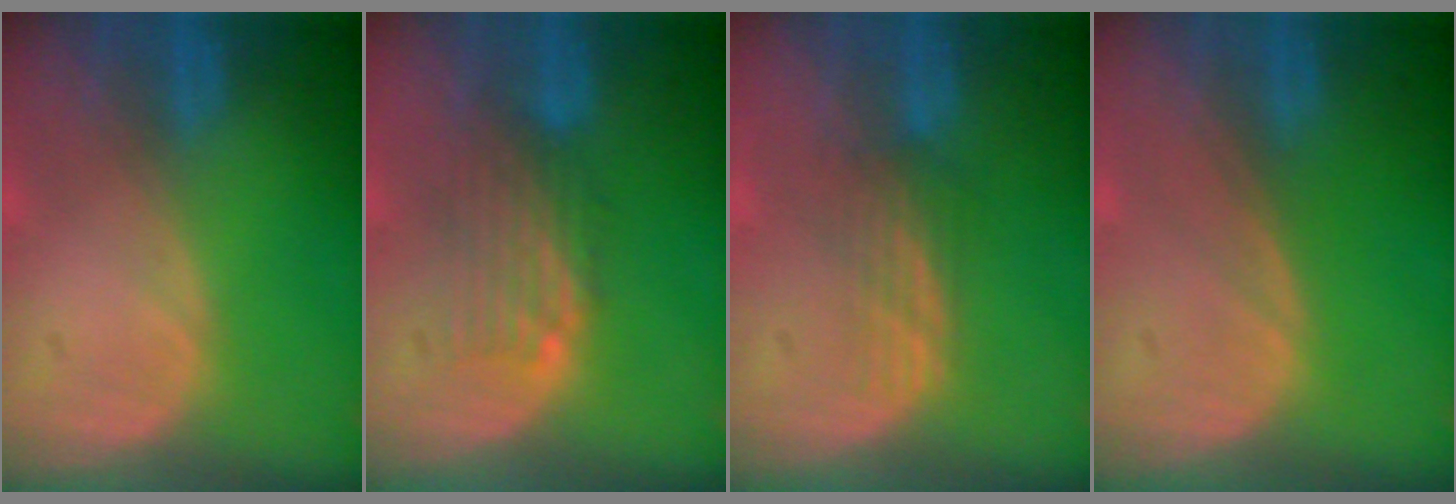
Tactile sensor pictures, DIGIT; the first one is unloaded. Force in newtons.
{"total": 5.0, "press": 4.3, "slide": 2.6}
{"total": 3.2, "press": 2.7, "slide": 1.7}
{"total": 0.0}